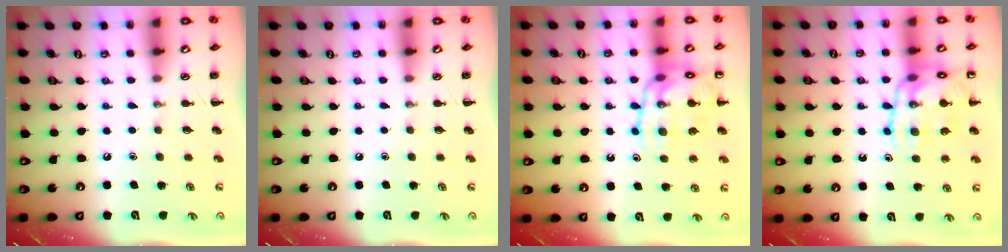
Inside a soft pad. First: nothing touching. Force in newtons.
{"total": 0.0}
{"total": 14.5, "press": 14.3, "slide": 1.9}
{"total": 14.5, "press": 14.3, "slide": 1.9}